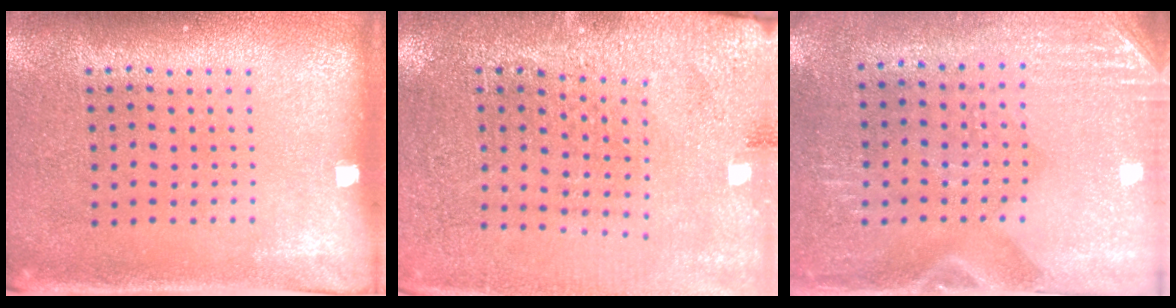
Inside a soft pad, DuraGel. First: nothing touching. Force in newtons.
{"total": 2.8, "press": 2.8, "slide": 0.1}
{"total": 2.9, "press": 2.5, "slide": 1.3}